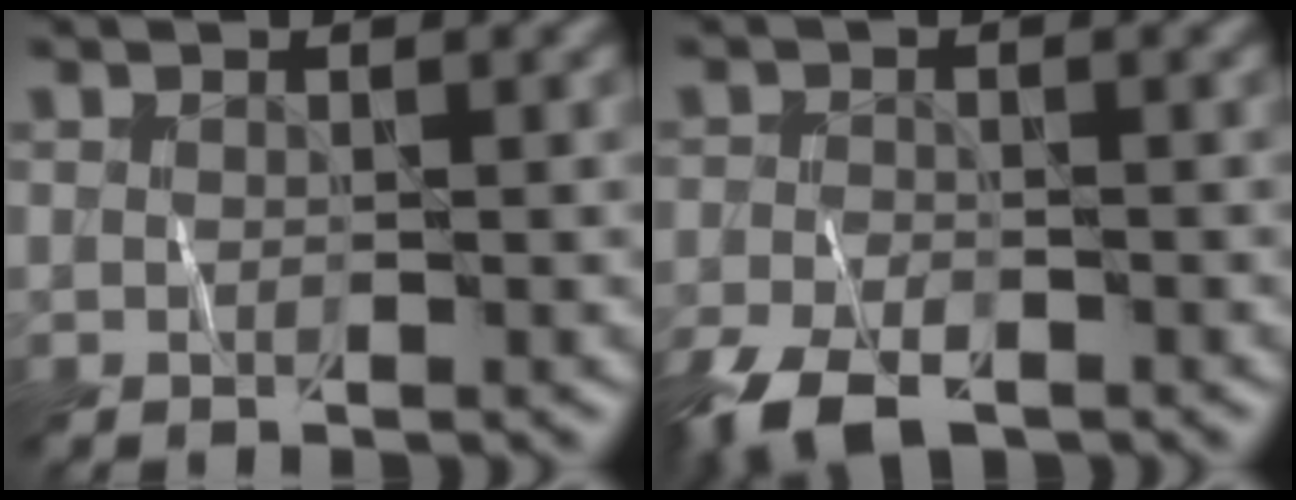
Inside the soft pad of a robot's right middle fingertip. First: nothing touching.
{"total": 5.6, "force": [-4.0, 2.5, 3.0], "torque": [-0.058, -0.013, -0.080]}